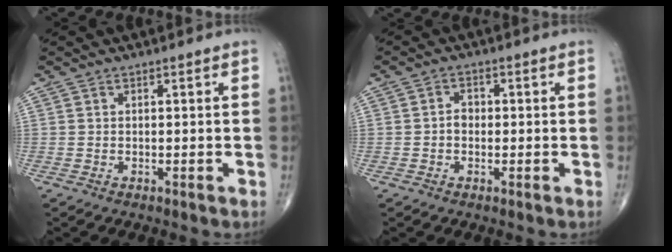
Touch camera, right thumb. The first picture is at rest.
{"total": 2.4, "force": [-0.3, 1.9, 1.5], "torque": [-0.013, 0.011, -0.011]}